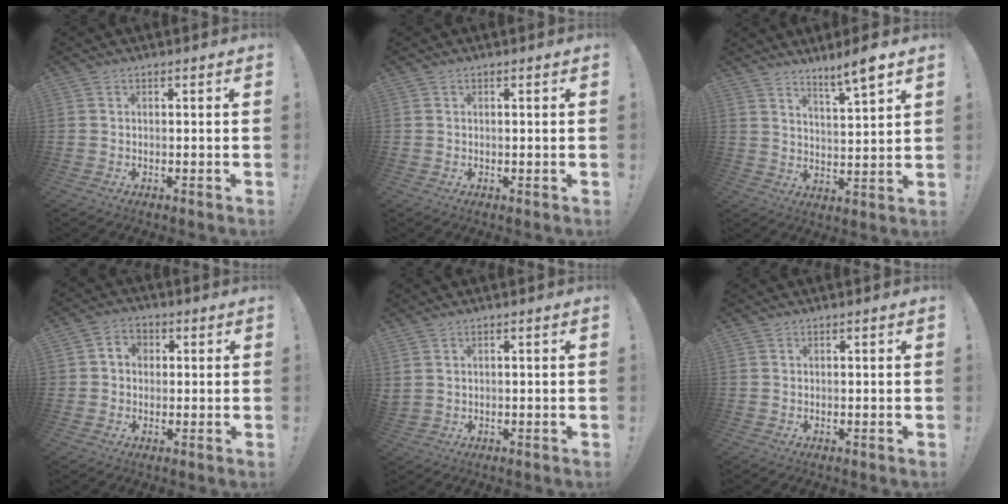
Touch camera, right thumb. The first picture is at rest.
{"total": 0.5, "force": [0.1, 0.4, 0.3], "torque": [-0.006, 0.004, 0.003]}
{"total": 6.9, "force": [5.5, -0.1, 4.2], "torque": [-0.067, -0.040, 0.090]}
{"total": 4.8, "force": [0.7, 4.2, 2.1], "torque": [-0.034, 0.005, 0.015]}
{"total": 1.8, "force": [1.0, 0.9, 1.1], "torque": [-0.024, -0.002, 0.020]}
{"total": 0.0}